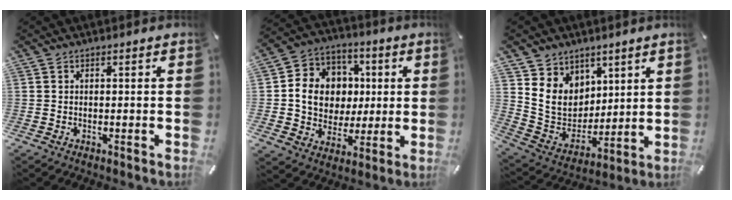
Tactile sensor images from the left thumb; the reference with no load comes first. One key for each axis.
{"total": 12.4, "fx": 0.7, "fy": 11.6, "fz": 4.6, "tx": -0.082, "ty": 0.010, "tz": 0.023}
{"total": 11.1, "fx": 4.9, "fy": 9.5, "fz": 2.7, "tx": -0.072, "ty": -0.036, "tz": 0.109}